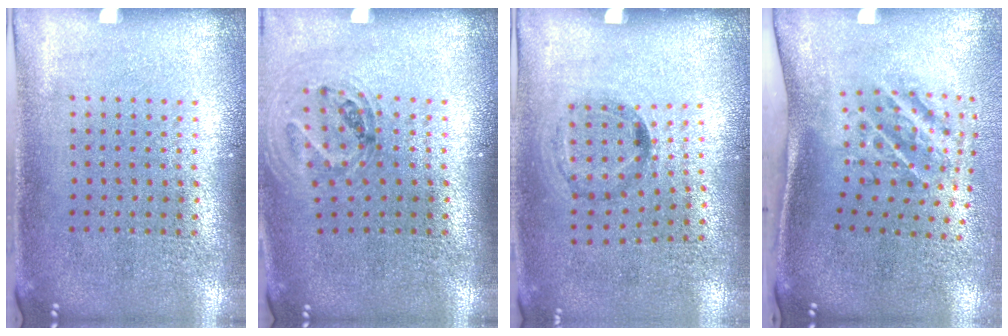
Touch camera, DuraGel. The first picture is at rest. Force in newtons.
{"total": 1.0, "press": 0.9, "slide": 0.2}
{"total": 1.2, "press": 0.7, "slide": 1.0}
{"total": 2.2, "press": 1.3, "slide": 1.8}